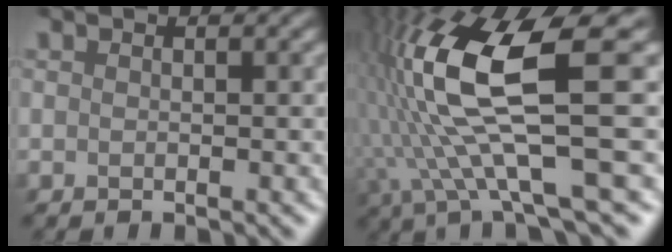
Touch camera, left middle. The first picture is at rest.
{"total": 11.5, "force": [1.1, 2.4, 11.2], "torque": [-0.231, 0.013, 0.027]}